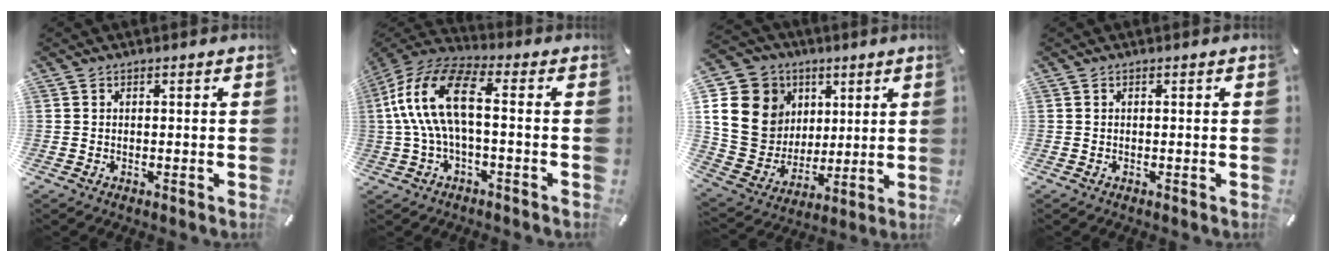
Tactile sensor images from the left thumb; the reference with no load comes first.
{"total": 15.7, "force": [0.5, 7.4, 13.8], "torque": [-0.299, 0.003, 0.001]}
{"total": 18.6, "force": [4.4, 16.8, 6.7], "torque": [-0.128, -0.017, 0.098]}
{"total": 0.0}